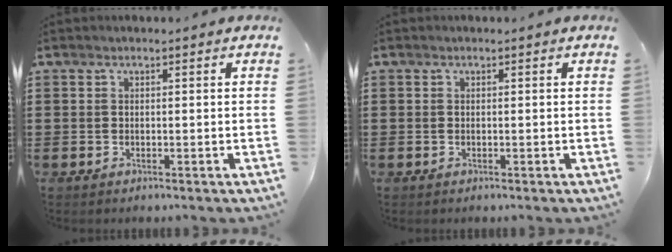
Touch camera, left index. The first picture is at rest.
{"total": 0.0}